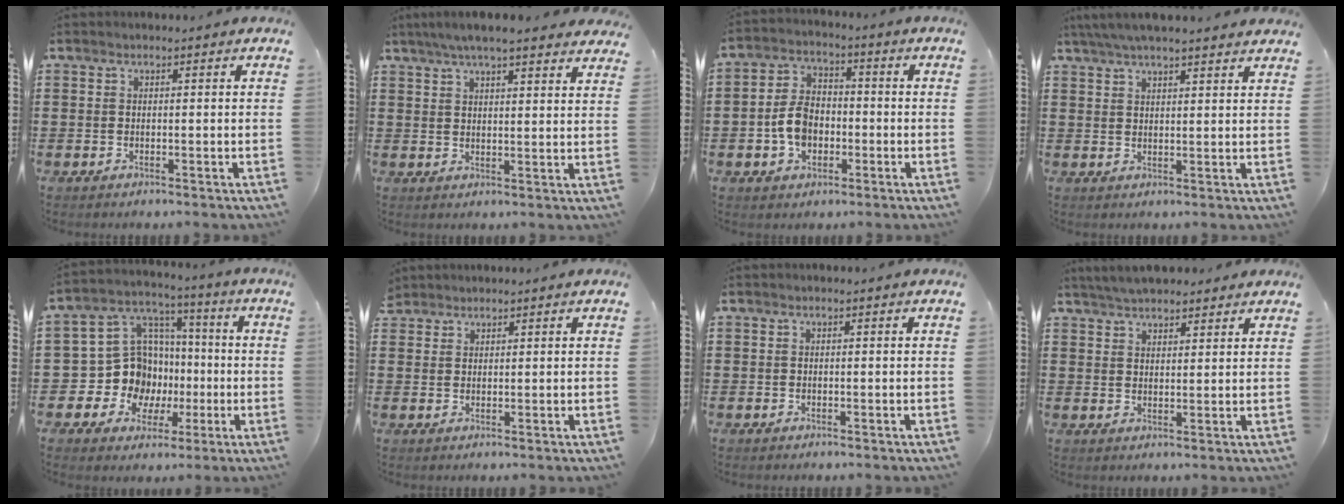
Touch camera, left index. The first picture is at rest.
{"total": 5.5, "force": [4.8, 0.4, 2.7], "torque": [-0.065, -0.008, 0.087]}
{"total": 6.3, "force": [-1.6, 4.5, 4.2], "torque": [-0.099, 0.006, -0.034]}
{"total": 4.6, "force": [4.1, 0.2, 2.0], "torque": [-0.050, -0.006, 0.075]}
{"total": 11.9, "force": [-1.7, 11.2, 3.9], "torque": [-0.125, 0.000, -0.022]}
{"total": 1.8, "force": [1.6, 0.7, -0.1], "torque": [-0.003, 0.004, 0.034]}
{"total": 0.0}
{"total": 4.5, "force": [4.2, 0.9, 1.1], "torque": [-0.033, -0.005, 0.080]}